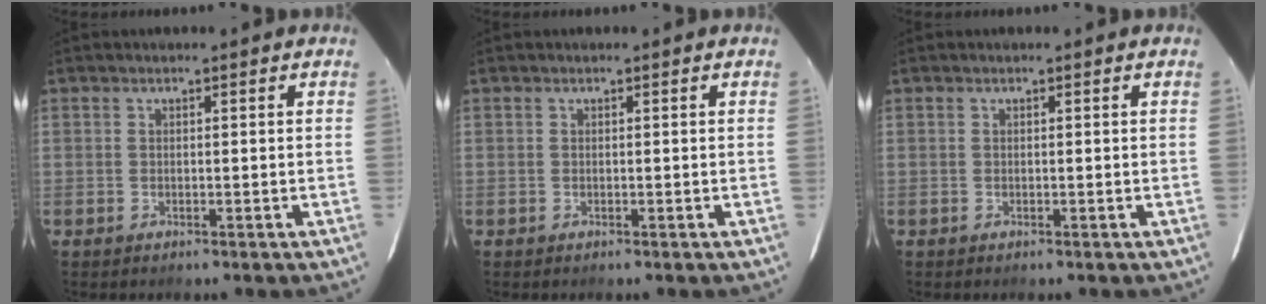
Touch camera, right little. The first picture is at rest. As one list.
[{"total": 0.0}, {"total": 0.0}]